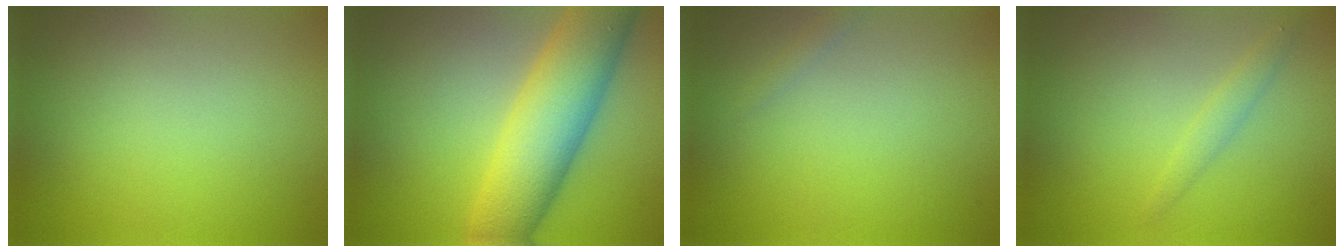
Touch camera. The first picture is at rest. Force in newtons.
{"total": 9.2, "press": 9.2, "slide": 0.4}
{"total": 0.6, "press": 0.6, "slide": 0.0}
{"total": 1.3, "press": 1.3, "slide": 0.0}